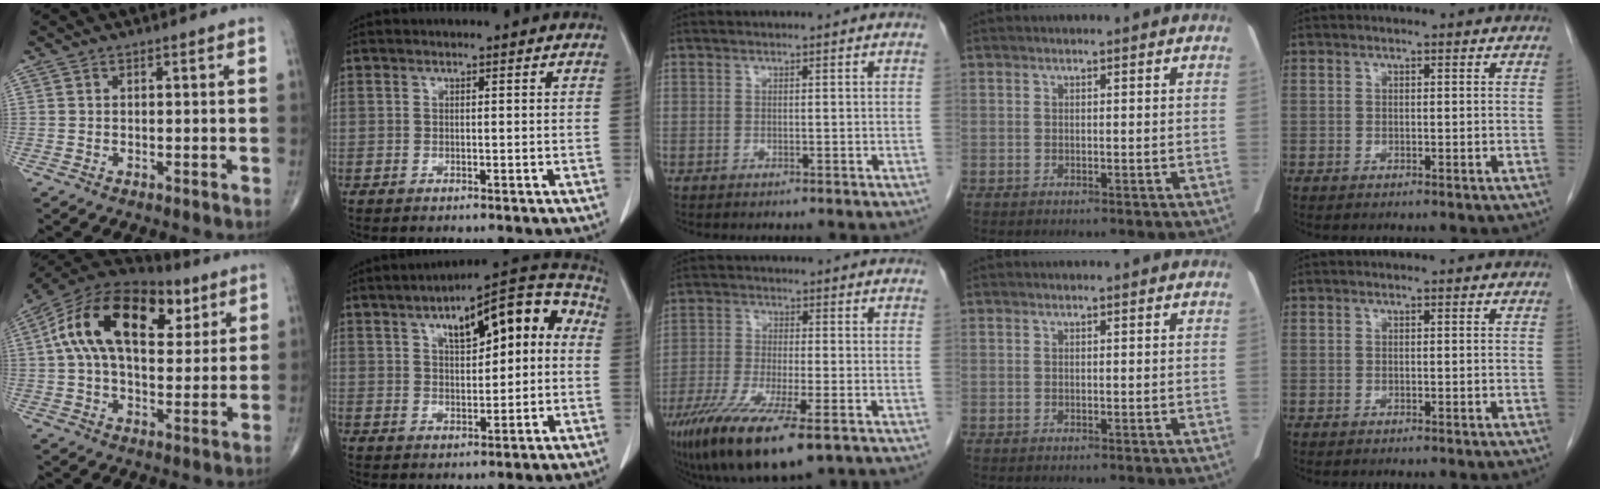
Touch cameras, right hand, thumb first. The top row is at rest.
{"thumb": {"total": 23.1, "force": [7.6, 13.1, 17.4], "torque": [-0.293, 0.017, 0.118]}, "index": {"total": 14.4, "force": [3.5, 5.3, 12.9], "torque": [-0.171, 0.045, 0.046]}, "middle": {"total": 14.8, "force": [-9.1, 2.7, 11.3], "torque": [-0.209, -0.044, -0.153]}}